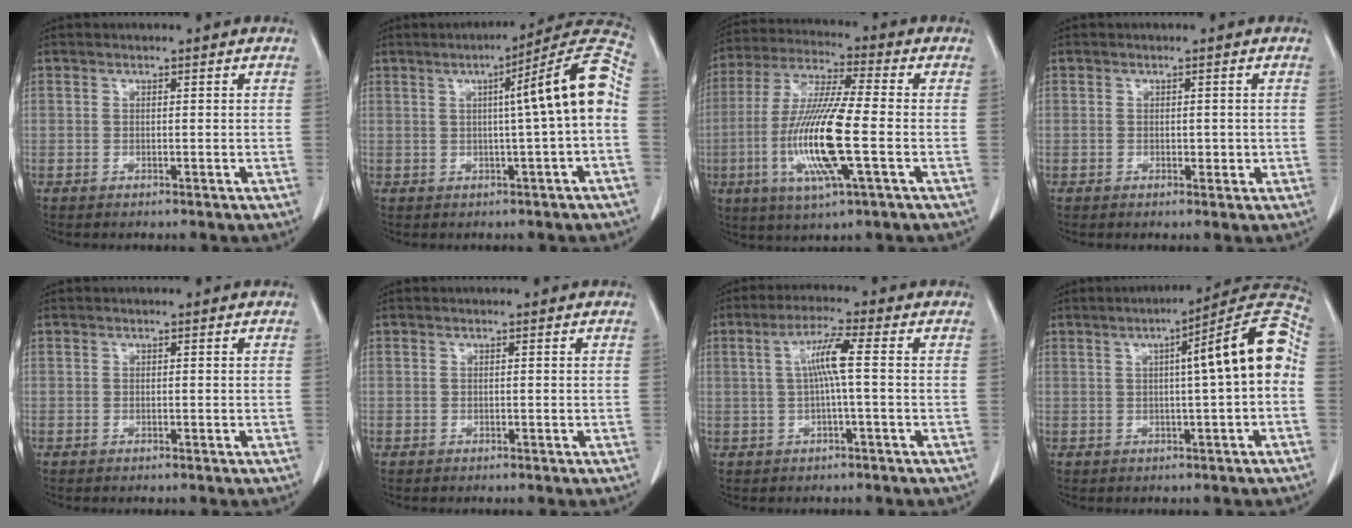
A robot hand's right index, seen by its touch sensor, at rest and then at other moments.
{"total": 11.9, "force": [0.7, -0.7, 11.9], "torque": [-0.154, 0.031, 0.002]}
{"total": 15.0, "force": [-3.2, 0.9, 14.6], "torque": [-0.302, -0.015, -0.065]}
{"total": 1.2, "force": [0.0, 0.9, 0.9], "torque": [-0.007, 0.000, 0.002]}
{"total": 0.0}
{"total": 0.0}
{"total": 5.4, "force": [0.5, -0.2, 5.4], "torque": [-0.103, 0.013, 0.011]}
{"total": 11.5, "force": [0.8, 0.2, 11.4], "torque": [-0.152, 0.034, 0.004]}